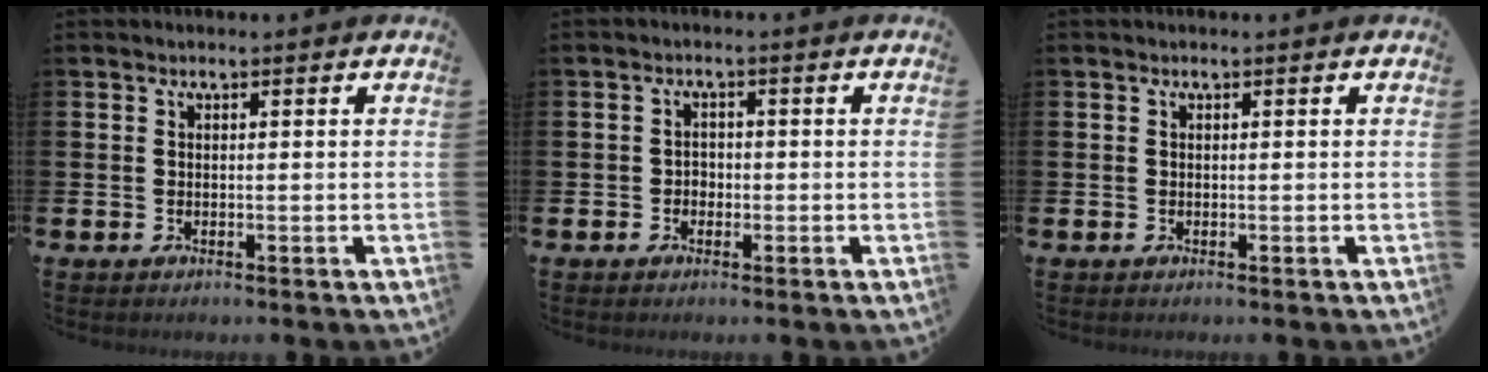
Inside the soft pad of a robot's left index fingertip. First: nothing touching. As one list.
[{"total": 1.5, "force": [-0.6, 1.3, 0.5], "torque": [-0.004, 0.002, -0.017]}, {"total": 0.0}]